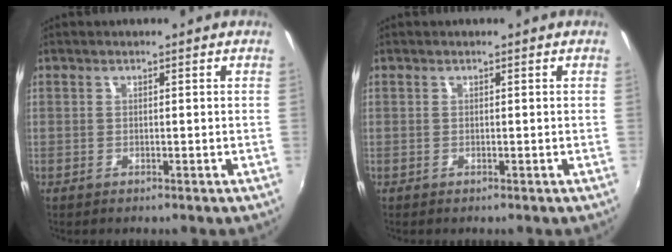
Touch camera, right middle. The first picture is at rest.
{"total": 0.0}